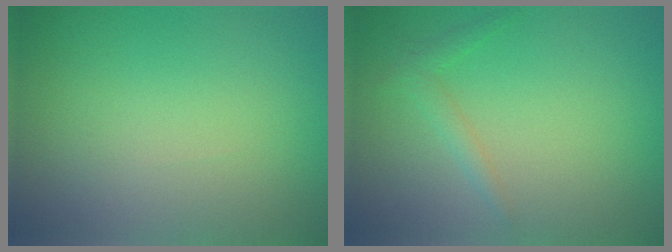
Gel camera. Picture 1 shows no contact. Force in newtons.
{"total": 1.4, "press": 1.4, "slide": 0.1}